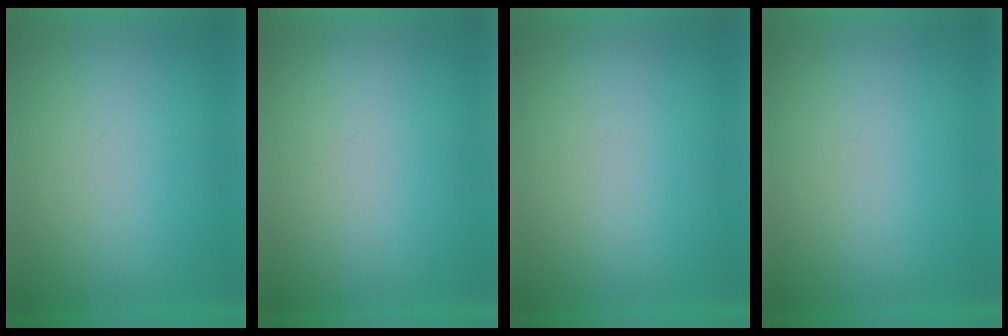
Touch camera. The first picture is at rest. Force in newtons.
{"total": 1.4}
{"total": 0.0}
{"total": 0.0}